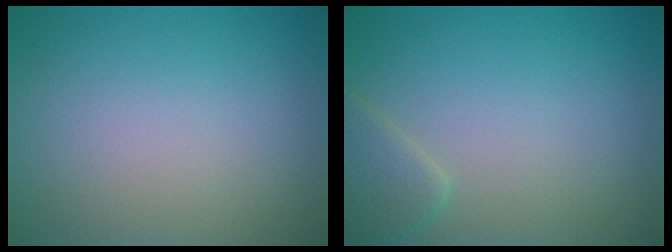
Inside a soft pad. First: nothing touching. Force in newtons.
{"total": 1.9, "press": 1.9, "slide": 0.1}